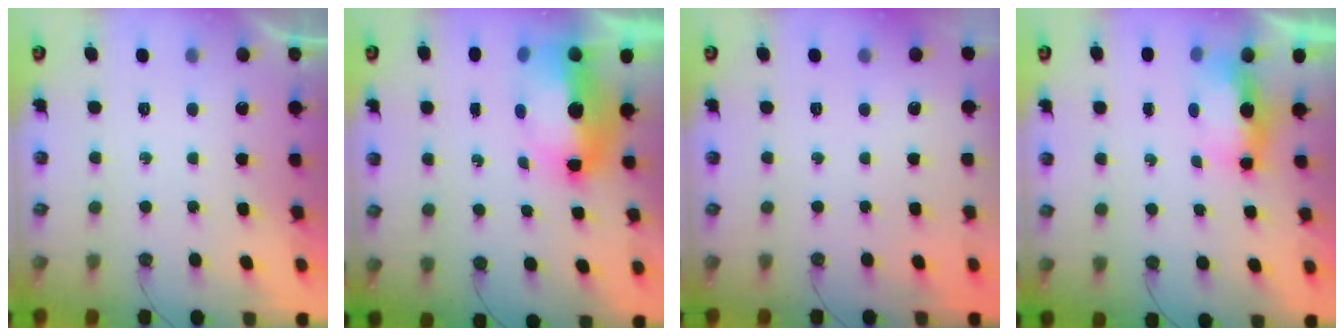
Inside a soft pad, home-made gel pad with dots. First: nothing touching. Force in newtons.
{"total": 12.3, "press": 12.1, "slide": 1.9}
{"total": 0.0}
{"total": 7.0, "press": 6.1, "slide": 3.3}